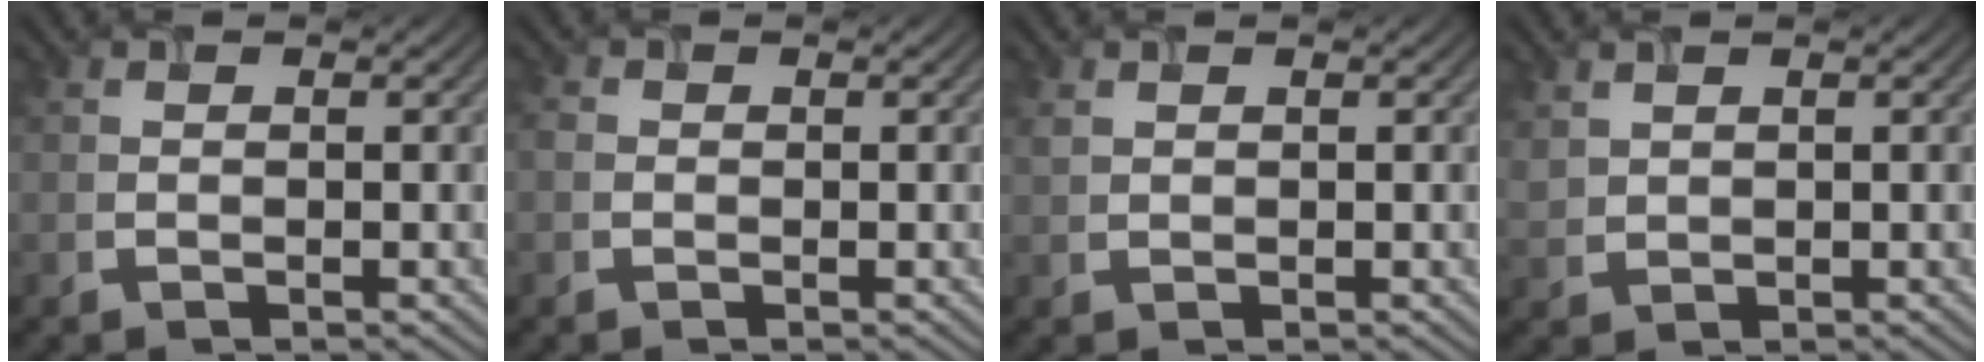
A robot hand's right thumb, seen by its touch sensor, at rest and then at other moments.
{"total": 0.9, "force": [-0.1, 0.8, 0.4], "torque": [-0.008, -0.001, -0.004]}
{"total": 1.0, "force": [0.6, 0.6, 0.4], "torque": [-0.016, 0.000, 0.016]}
{"total": 1.8, "force": [1.3, 1.0, 0.7], "torque": [-0.024, 0.000, 0.034]}